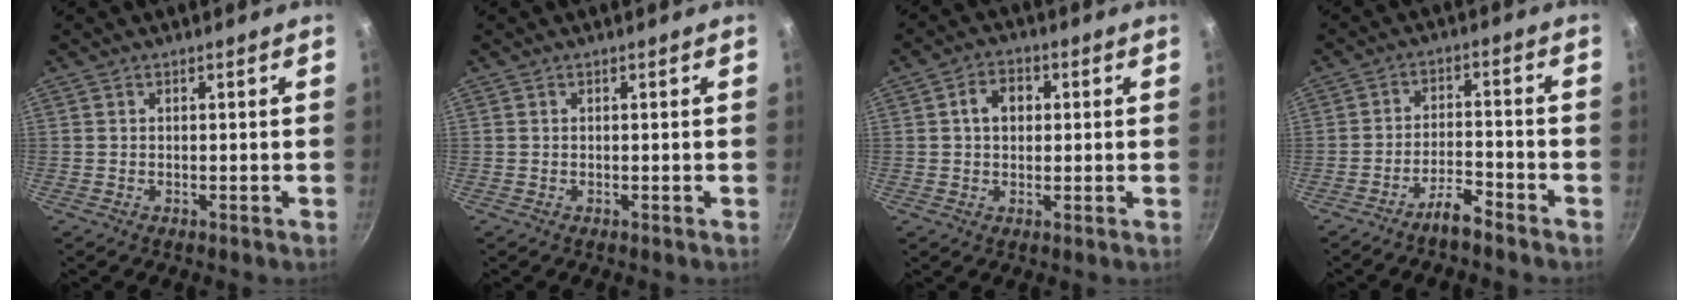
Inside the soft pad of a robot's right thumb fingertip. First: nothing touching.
{"total": 0.0}
{"total": 5.2, "force": [0.9, 3.9, 3.2], "torque": [-0.030, 0.011, 0.008]}
{"total": 5.1, "force": [-4.2, 1.1, 2.6], "torque": [-0.051, 0.036, -0.073]}